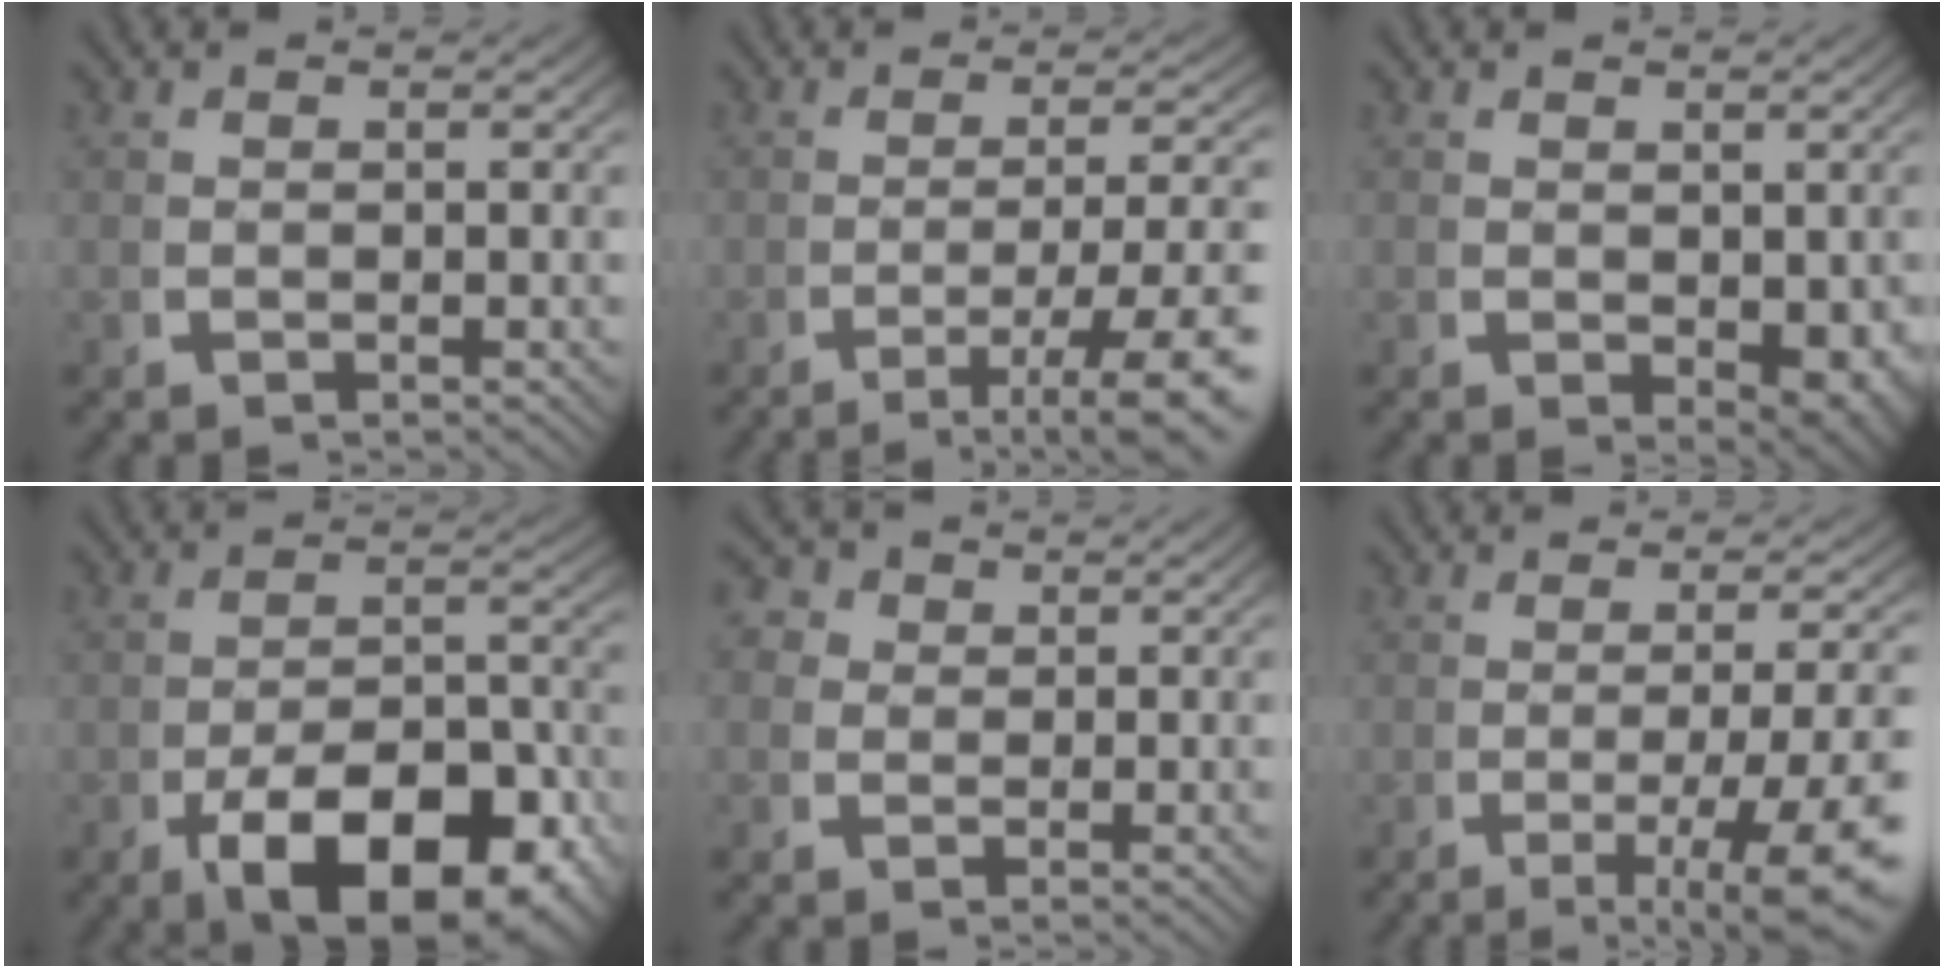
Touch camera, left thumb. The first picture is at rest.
{"total": 7.3, "force": [-3.7, 2.8, 5.7], "torque": [-0.088, -0.024, -0.038]}
{"total": 2.8, "force": [0.1, 1.7, 2.2], "torque": [-0.026, -0.019, 0.017]}
{"total": 11.1, "force": [-4.1, 5.9, 8.5], "torque": [-0.138, -0.048, -0.040]}
{"total": 3.6, "force": [1.1, 3.1, 1.4], "torque": [-0.031, 0.000, 0.008]}
{"total": 7.3, "force": [-2.9, 2.9, 6.1], "torque": [-0.094, -0.021, -0.029]}